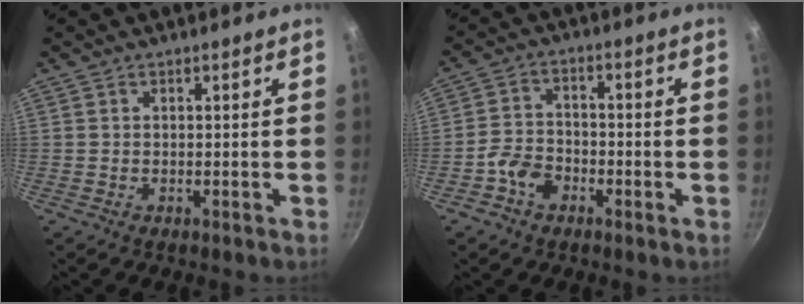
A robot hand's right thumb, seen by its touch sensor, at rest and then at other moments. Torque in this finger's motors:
{"motor_torque": [0.98, 0.58, 0.71, -0.38, 0.03]}